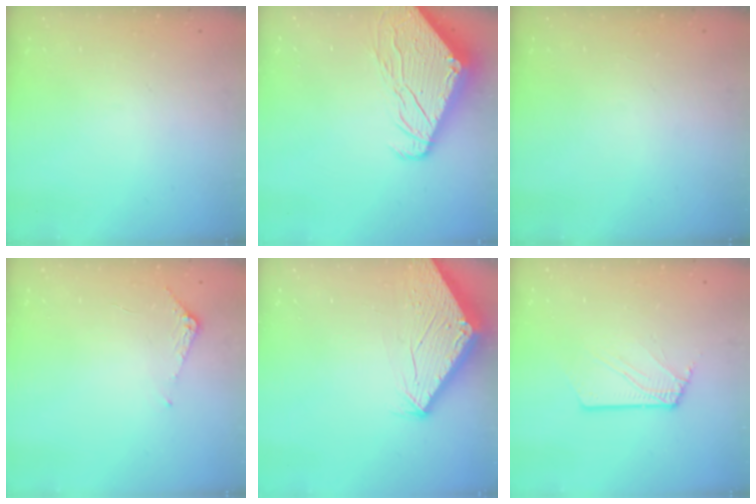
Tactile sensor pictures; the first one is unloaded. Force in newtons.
{"total": 10.1, "press": 10.0, "slide": 1.1}
{"total": 0.0}
{"total": 5.7, "press": 5.6, "slide": 0.5}
{"total": 2.9, "press": 2.9, "slide": 0.1}
{"total": 2.3, "press": 2.3, "slide": 0.1}